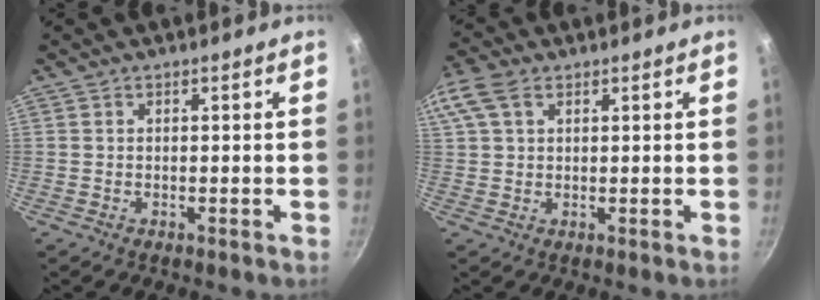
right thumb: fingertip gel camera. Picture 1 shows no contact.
{"total": 7.4, "force": [3.3, 4.6, 4.8], "torque": [-0.103, 0.022, 0.061]}